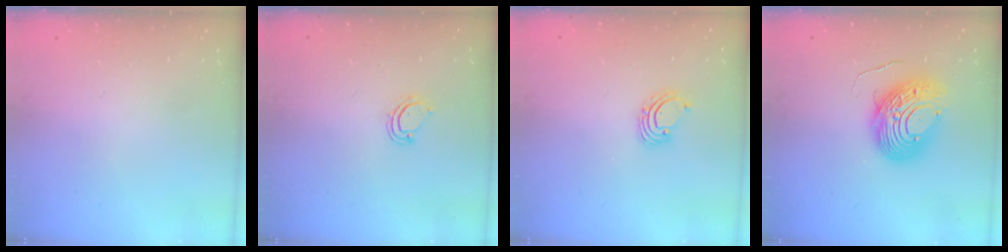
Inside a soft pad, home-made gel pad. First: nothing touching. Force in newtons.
{"total": 4.4, "press": 4.4, "slide": 0.2}
{"total": 2.2, "press": 2.2, "slide": 0.2}
{"total": 12.5, "press": 12.4, "slide": 1.3}